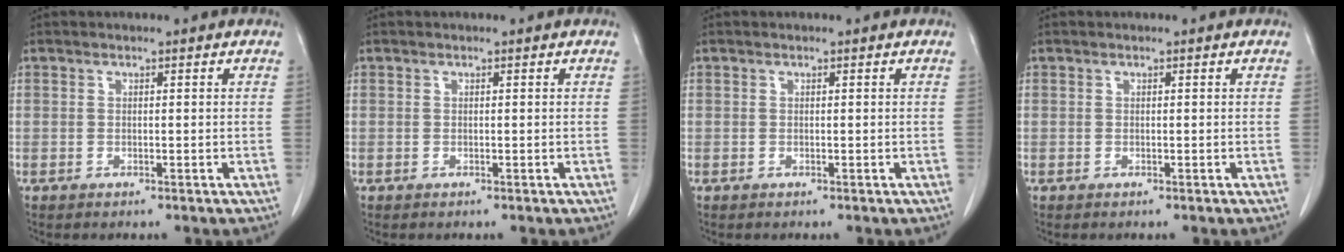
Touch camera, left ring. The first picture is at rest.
{"total": 0.0}
{"total": 0.0}
{"total": 0.0}